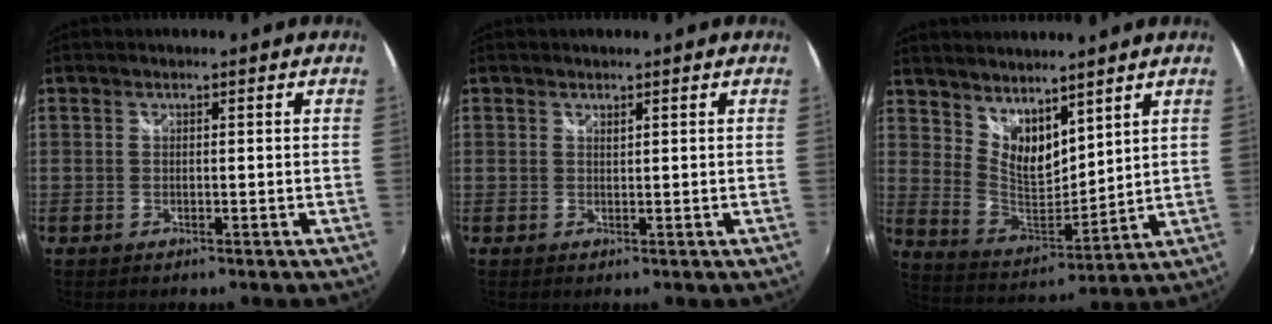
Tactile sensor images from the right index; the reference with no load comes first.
{"total": 0.6, "force": [0.6, 0.1, 0.2], "torque": [-0.003, 0.000, 0.010]}
{"total": 11.0, "force": [8.2, 4.8, 5.4], "torque": [-0.093, -0.005, 0.164]}